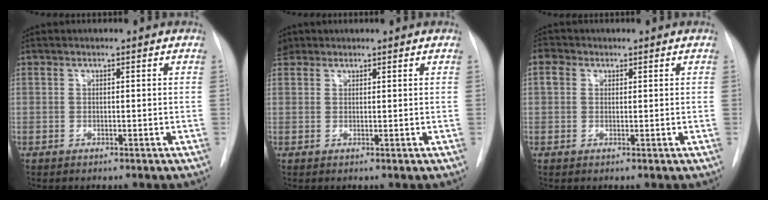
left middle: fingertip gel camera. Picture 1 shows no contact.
{"total": 3.0, "force": [2.1, 2.1, 0.4], "torque": [-0.008, 0.016, 0.036]}
{"total": 2.6, "force": [0.9, 2.2, 1.1], "torque": [-0.025, 0.013, 0.015]}